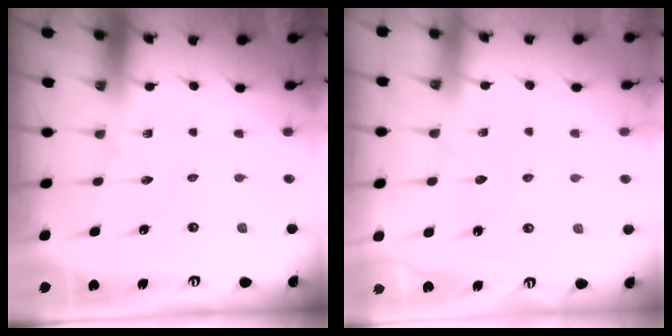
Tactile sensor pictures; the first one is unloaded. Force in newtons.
{"total": 2.6, "press": 2.6, "slide": 0.3}